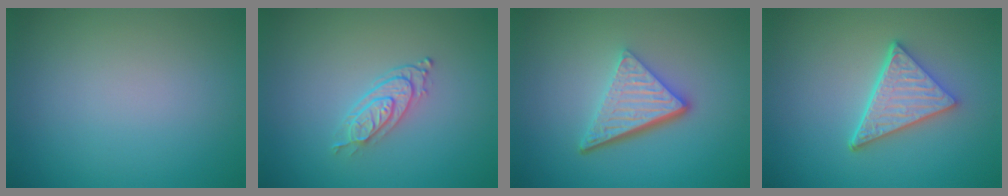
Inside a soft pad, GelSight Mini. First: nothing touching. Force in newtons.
{"total": 2.7, "press": 2.1, "slide": 1.6}
{"total": 5.3, "press": 3.6, "slide": 3.9}
{"total": 4.9, "press": 3.7, "slide": 3.3}